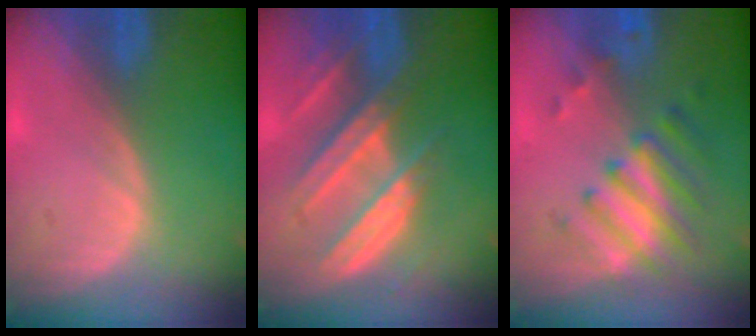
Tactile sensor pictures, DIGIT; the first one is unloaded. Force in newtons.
{"total": 8.8, "press": 8.1, "slide": 3.4}
{"total": 7.9, "press": 6.9, "slide": 3.9}